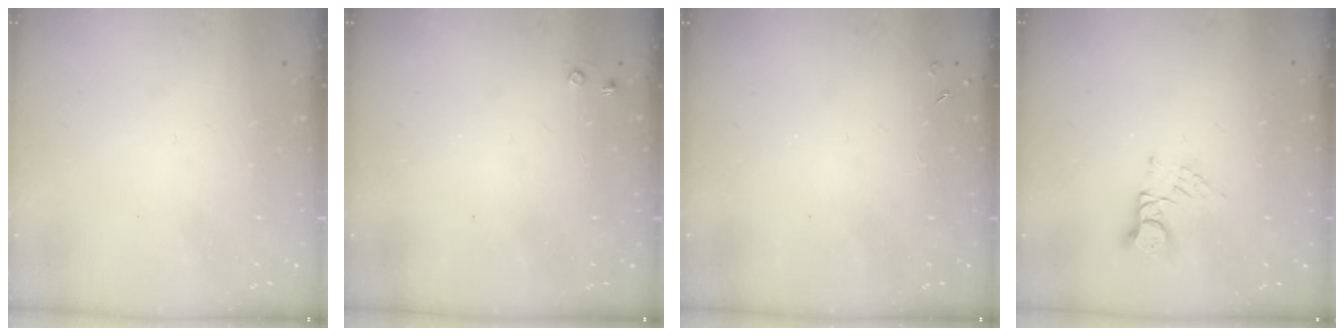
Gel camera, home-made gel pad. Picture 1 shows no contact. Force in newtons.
{"total": 3.4, "press": 3.4, "slide": 0.5}
{"total": 2.8, "press": 2.7, "slide": 0.5}
{"total": 2.8, "press": 2.8, "slide": 0.3}